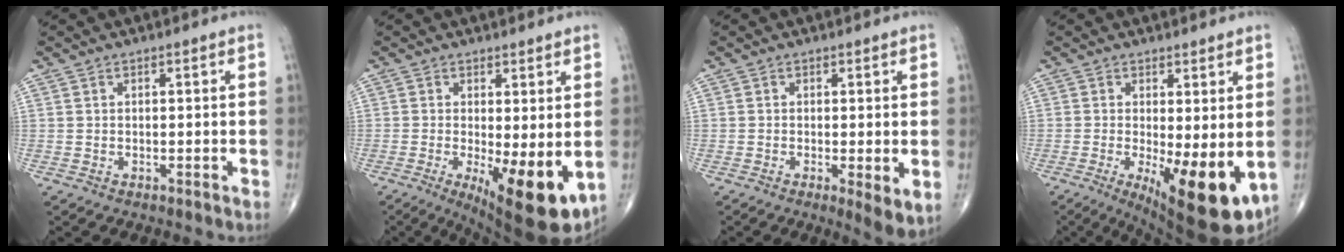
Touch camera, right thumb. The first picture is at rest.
{"total": 12.2, "force": [-2.5, 3.9, 11.2], "torque": [-0.161, -0.028, -0.025]}
{"total": 4.7, "force": [-0.8, 1.2, 4.4], "torque": [-0.072, -0.016, -0.015]}
{"total": 13.3, "force": [-2.4, 4.4, 12.3], "torque": [-0.178, -0.030, -0.022]}